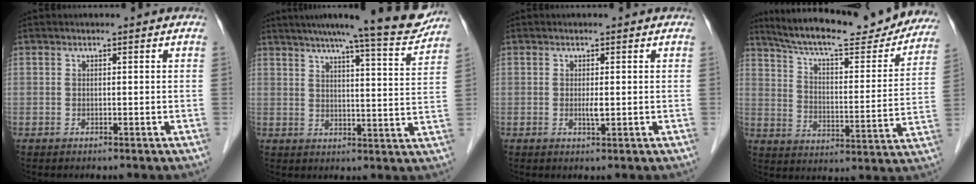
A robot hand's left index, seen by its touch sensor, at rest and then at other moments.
{"total": 14.1, "force": [12.6, 0.3, 6.3], "torque": [-0.088, -0.017, 0.159]}
{"total": 1.3, "force": [-0.1, 0.2, 1.3], "torque": [-0.024, -0.004, -0.001]}
{"total": 25.3, "force": [22.2, 4.8, 11.0], "torque": [-0.172, -0.018, 0.300]}